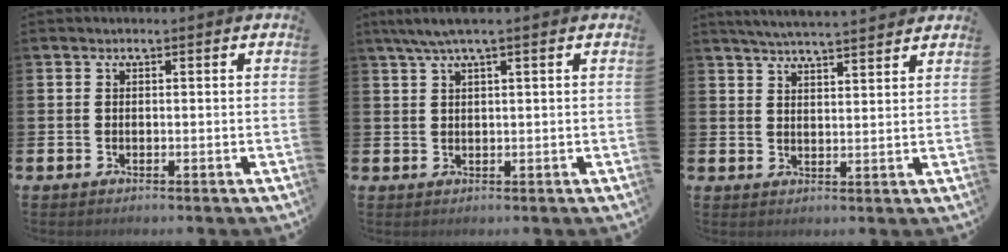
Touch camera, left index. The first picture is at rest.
{"total": 2.9, "force": [2.0, 0.0, 2.2], "torque": [-0.046, 0.004, 0.035]}
{"total": 4.6, "force": [4.6, -0.1, 0.9], "torque": [-0.022, -0.022, 0.080]}